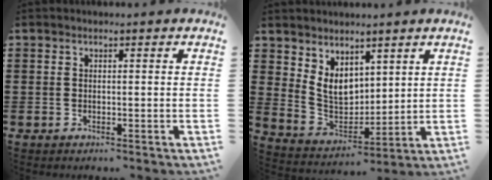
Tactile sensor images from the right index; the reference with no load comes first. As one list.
[{"total": 6.0, "force": [3.3, 4.2, 2.8], "torque": [-0.079, -0.008, 0.063]}]